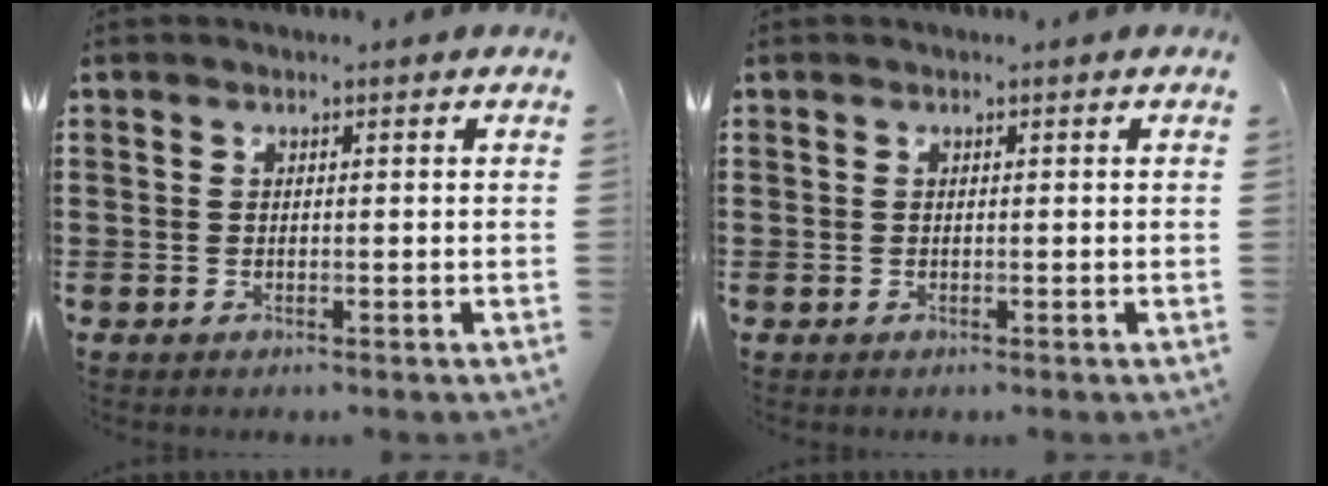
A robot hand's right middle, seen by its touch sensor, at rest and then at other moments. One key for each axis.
{"total": 0.0}